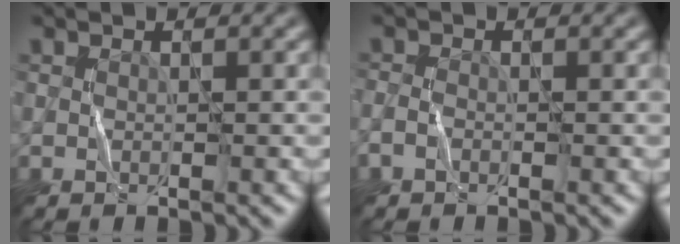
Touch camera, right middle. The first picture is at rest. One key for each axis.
{"total": 1.1, "fx": -0.6, "fy": 0.7, "fz": 0.6, "tx": -0.014, "ty": 0.001, "tz": -0.017}